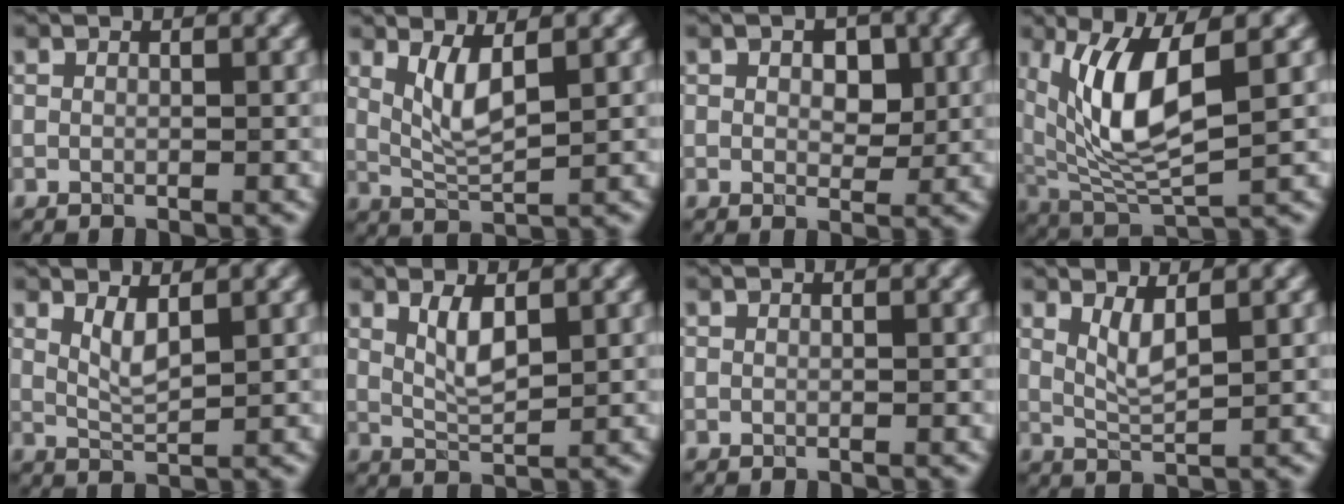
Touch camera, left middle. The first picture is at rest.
{"total": 3.0, "force": [1.0, 0.5, 2.7], "torque": [-0.070, -0.007, 0.036]}
{"total": 2.1, "force": [0.5, 1.3, 1.6], "torque": [-0.026, 0.001, 0.018]}
{"total": 7.5, "force": [2.0, 2.4, 6.9], "torque": [-0.159, -0.012, 0.054]}
{"total": 1.8, "force": [1.0, 0.3, 1.5], "torque": [-0.035, -0.007, 0.032]}
{"total": 2.2, "force": [1.0, 0.5, 2.0], "torque": [-0.047, -0.004, 0.032]}
{"total": 0.0}
{"total": 2.1, "force": [1.1, 0.4, 1.8], "torque": [-0.041, -0.007, 0.034]}